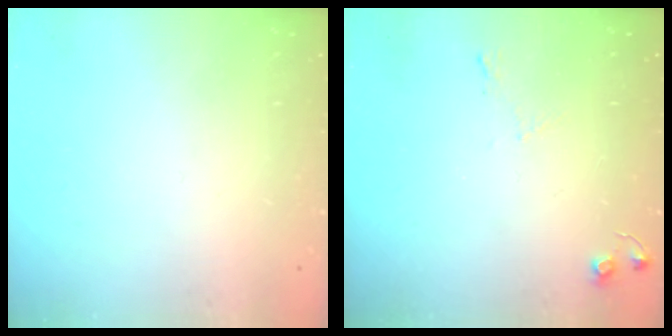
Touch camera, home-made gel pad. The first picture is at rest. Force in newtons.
{"total": 6.2, "press": 6.2, "slide": 0.9}